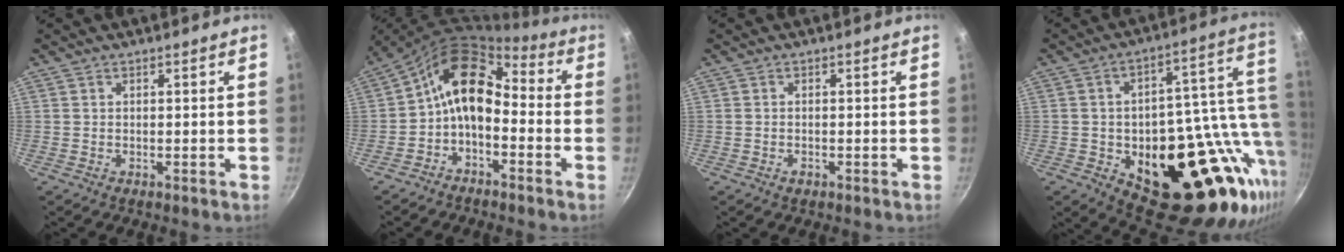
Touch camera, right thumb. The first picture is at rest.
{"total": 11.1, "force": [-2.0, 7.4, 8.0], "torque": [-0.119, 0.061, -0.057]}
{"total": 1.0, "force": [-0.5, 0.7, 0.5], "torque": [-0.009, 0.001, -0.010]}
{"total": 31.9, "force": [-4.3, 17.1, 26.6], "torque": [-0.295, -0.006, -0.038]}